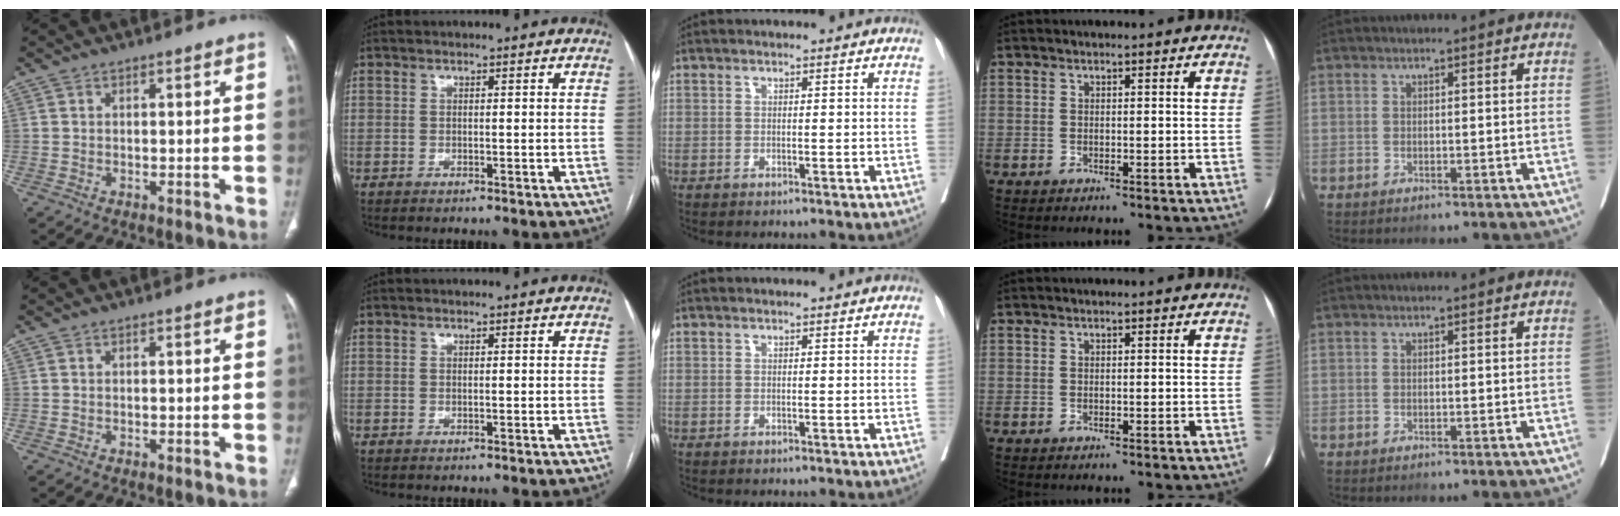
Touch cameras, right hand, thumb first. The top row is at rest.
{}